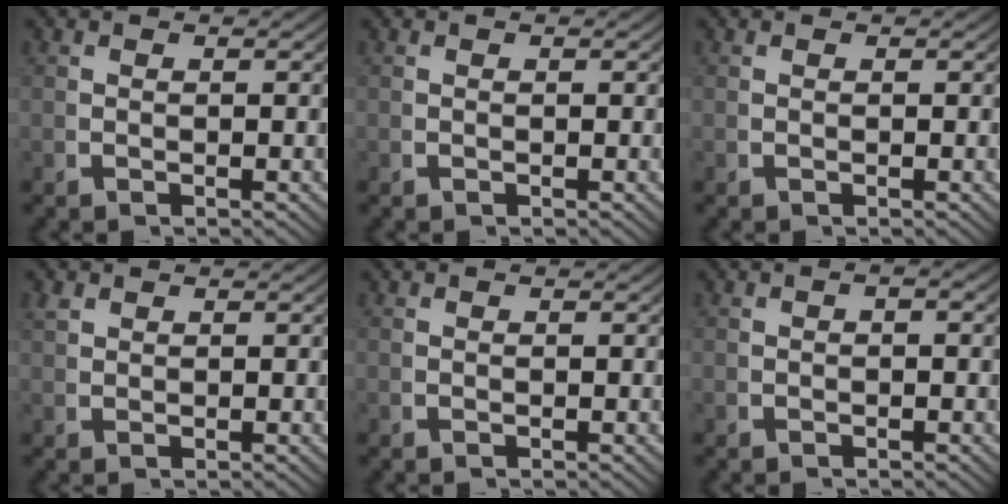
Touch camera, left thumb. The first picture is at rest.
{"total": 0.0}
{"total": 0.0}
{"total": 1.0, "force": [0.9, 0.3, 0.3], "torque": [-0.008, 0.001, 0.024]}
{"total": 0.0}
{"total": 0.7, "force": [-0.3, 0.1, 0.6], "torque": [-0.009, 0.002, -0.007]}